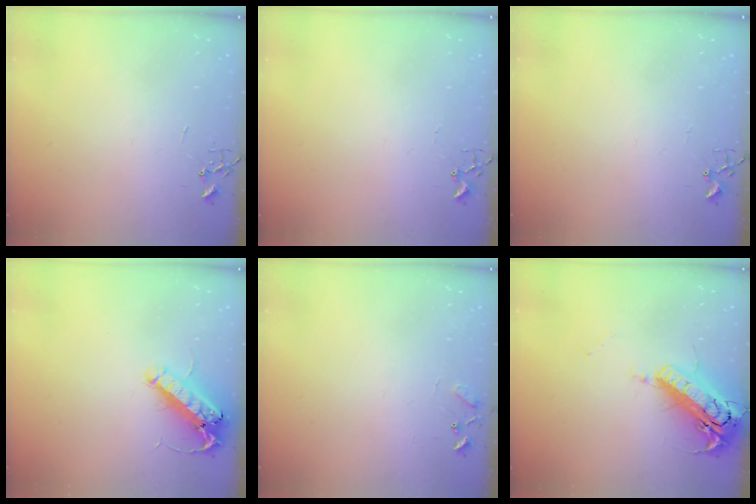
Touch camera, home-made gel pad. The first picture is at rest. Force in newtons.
{"total": 1.8, "press": 1.8, "slide": 0.2}
{"total": 3.0, "press": 2.9, "slide": 0.4}
{"total": 15.2, "press": 15.0, "slide": 2.7}
{"total": 7.6, "press": 7.5, "slide": 0.6}
{"total": 21.3, "press": 20.9, "slide": 4.0}